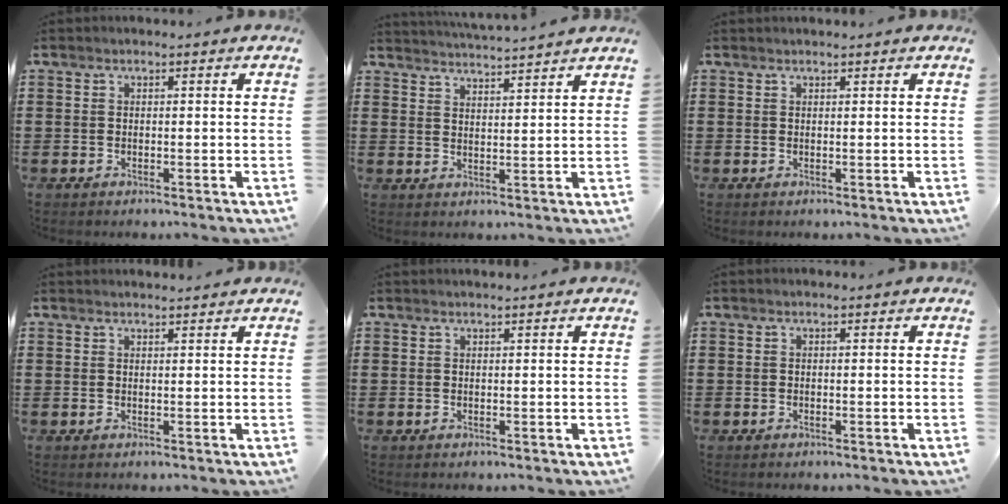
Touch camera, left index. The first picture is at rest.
{"total": 3.4, "force": [3.3, -0.9, 0.0], "torque": [-0.012, -0.019, 0.058]}
{"total": 0.6, "force": [0.5, -0.1, 0.2], "torque": [-0.005, -0.001, 0.011]}
{"total": 1.2, "force": [1.2, 0.0, 0.2], "torque": [-0.006, -0.001, 0.024]}
{"total": 0.7, "force": [0.7, -0.1, 0.2], "torque": [-0.004, -0.002, 0.014]}
{"total": 0.0}